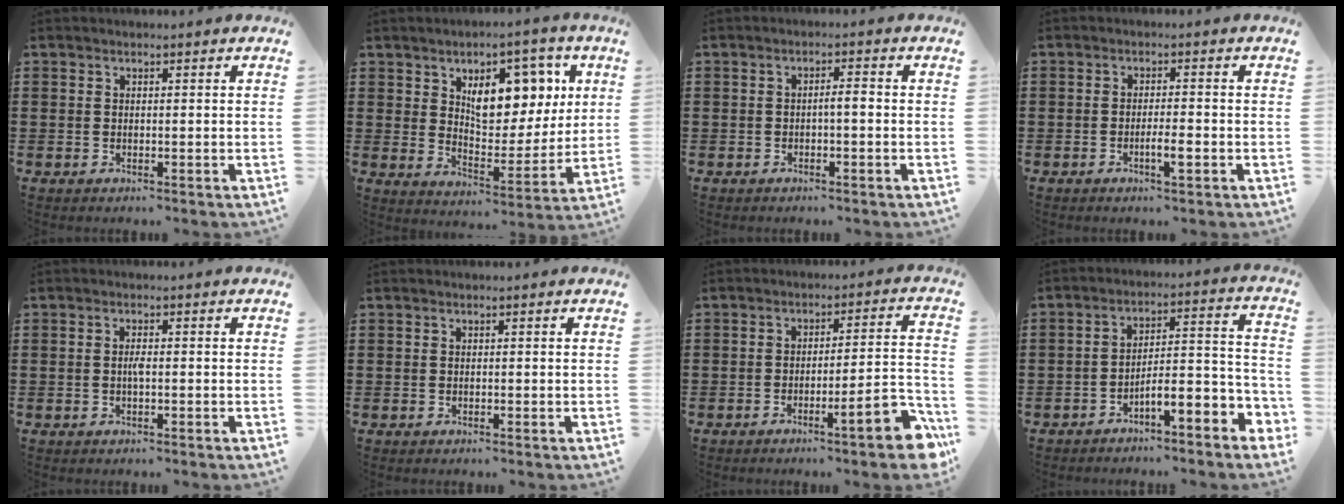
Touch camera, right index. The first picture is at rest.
{"total": 10.2, "force": [4.7, 5.8, 6.9], "torque": [-0.116, -0.011, 0.079]}
{"total": 1.7, "force": [-0.4, 0.2, 1.7], "torque": [-0.032, 0.001, -0.009]}
{"total": 2.9, "force": [-1.3, 0.1, 2.6], "torque": [-0.045, -0.004, -0.022]}
{"total": 1.5, "force": [-0.3, 0.3, 1.4], "torque": [-0.029, -0.001, -0.005]}
{"total": 0.0}
{"total": 8.5, "force": [-4.7, 0.7, 7.0], "torque": [-0.103, -0.007, -0.085]}
{"total": 5.2, "force": [-3.9, 0.6, 3.3], "torque": [-0.060, -0.021, -0.081]}